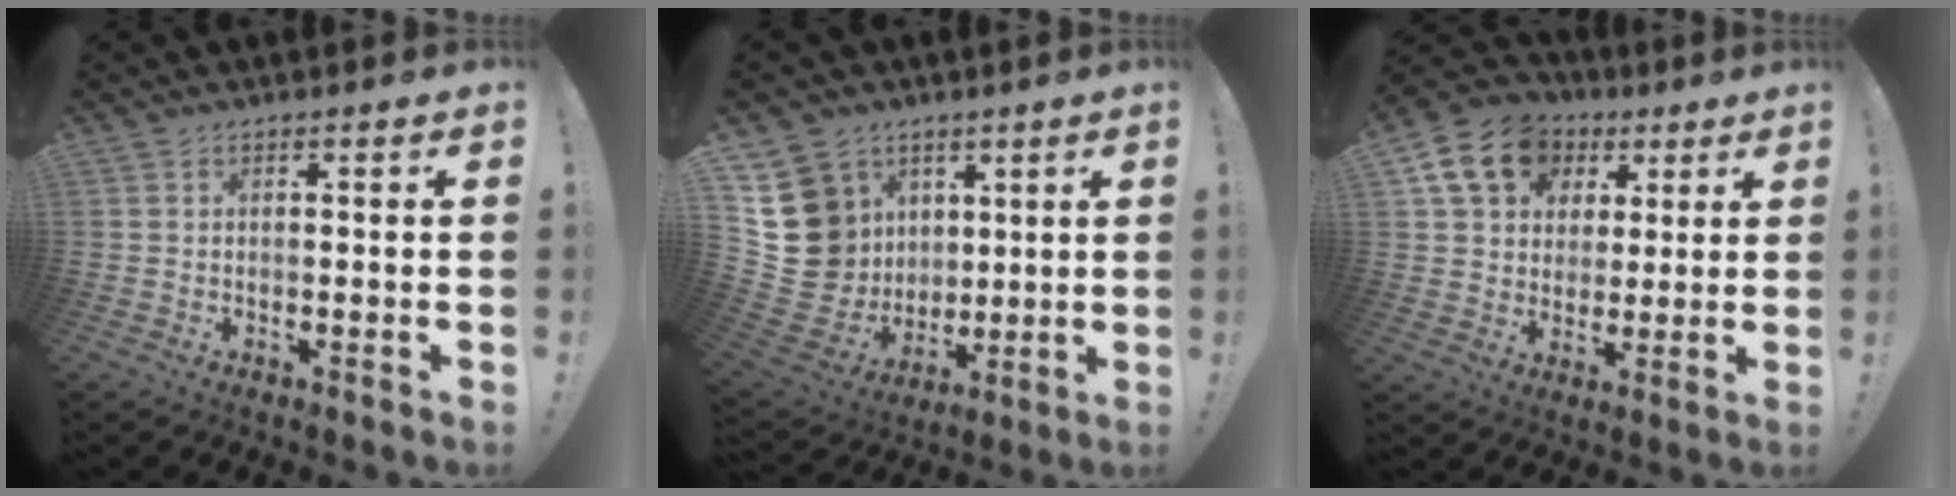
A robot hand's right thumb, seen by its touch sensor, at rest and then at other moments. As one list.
[{"total": 18.6, "force": [5.1, 16.2, 7.5], "torque": [-0.158, -0.032, 0.127]}, {"total": 15.4, "force": [6.8, 12.0, 6.8], "torque": [-0.094, -0.028, 0.134]}]